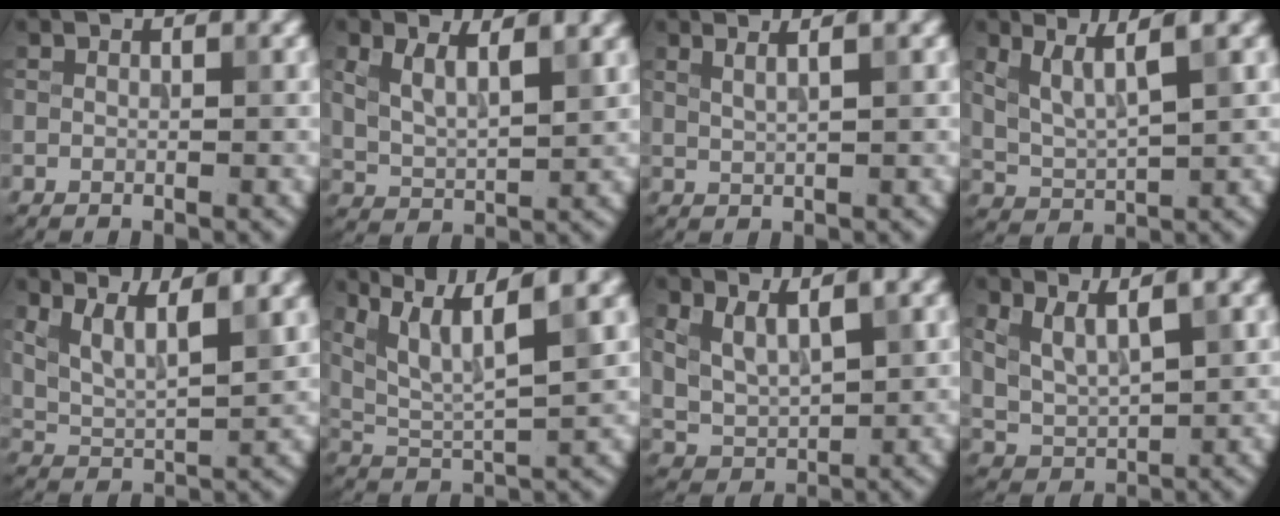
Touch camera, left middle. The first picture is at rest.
{"total": 4.1, "force": [2.1, 1.9, 3.0], "torque": [-0.070, -0.002, 0.043]}
{"total": 2.7, "force": [1.7, 1.0, 1.9], "torque": [-0.011, 0.007, 0.006]}
{"total": 3.9, "force": [2.3, 1.0, 3.0], "torque": [-0.064, 0.000, 0.050]}
{"total": 5.3, "force": [3.2, 1.7, 3.8], "torque": [-0.077, 0.003, 0.059]}
{"total": 7.1, "force": [3.9, 1.7, 5.6], "torque": [-0.104, 0.005, 0.079]}
{"total": 4.3, "force": [1.8, 2.5, 3.1], "torque": [-0.074, -0.007, 0.039]}
{"total": 3.9, "force": [1.8, 1.9, 2.9], "torque": [-0.068, -0.005, 0.038]}